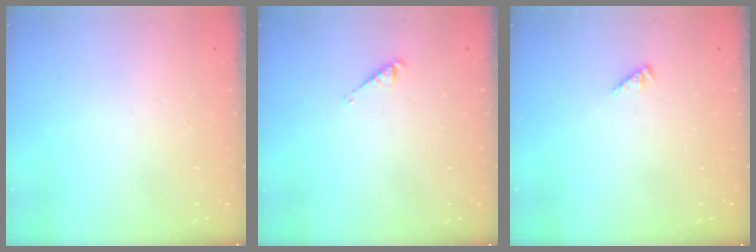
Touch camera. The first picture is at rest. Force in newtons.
{"total": 3.6, "press": 3.5, "slide": 0.5}
{"total": 1.2, "press": 1.1, "slide": 0.3}